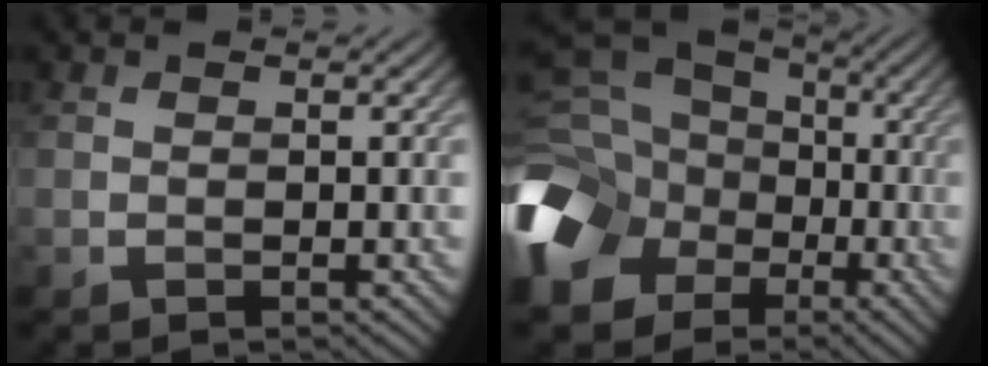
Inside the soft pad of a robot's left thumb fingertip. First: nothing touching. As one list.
[{"total": 18.7, "force": [-5.5, 15.3, 9.3], "torque": [-0.268, -0.026, -0.109]}]